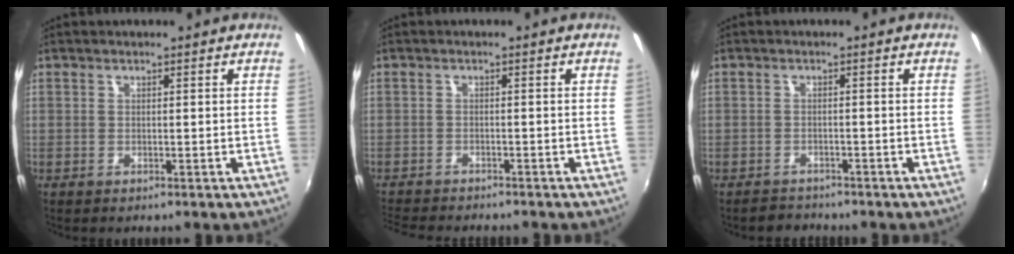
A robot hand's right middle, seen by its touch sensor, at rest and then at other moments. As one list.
[{"total": 7.1, "force": [-6.6, 1.1, 2.4], "torque": [-0.067, -0.019, -0.109]}, {"total": 2.7, "force": [-2.4, 1.1, -0.1], "torque": [-0.010, 0.004, -0.040]}]